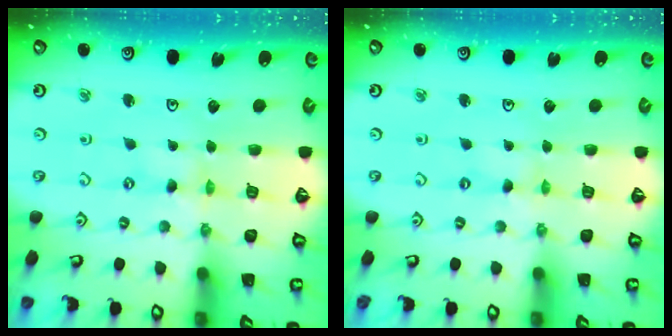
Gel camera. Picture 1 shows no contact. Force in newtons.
{"total": 1.3, "press": 1.3, "slide": 0.2}